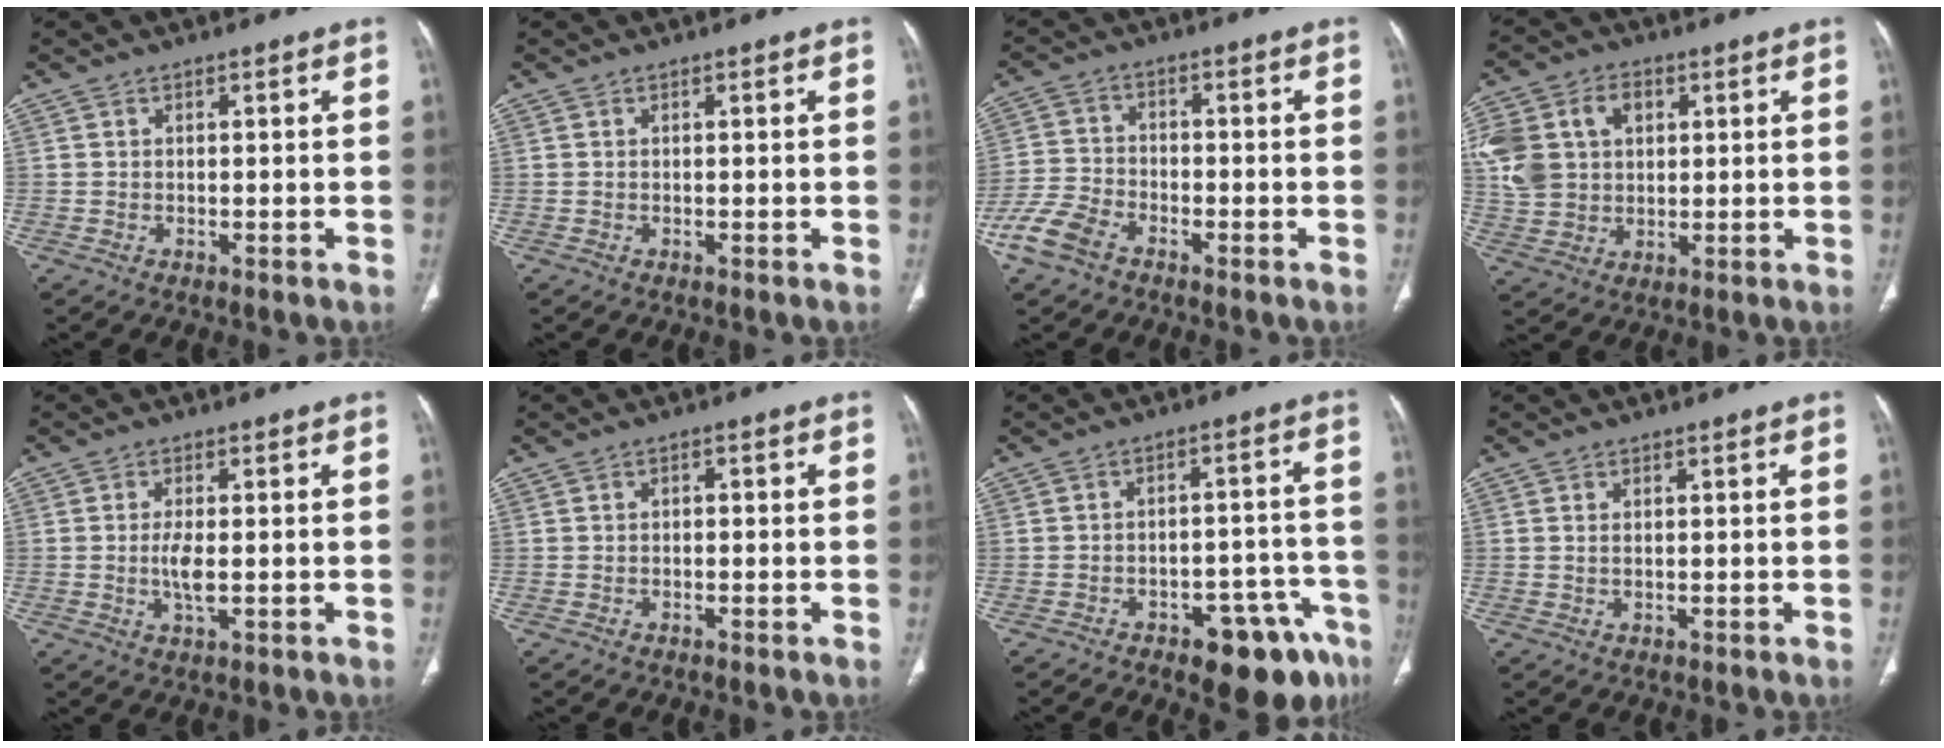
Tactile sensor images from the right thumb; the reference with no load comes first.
{"total": 0.0}
{"total": 7.7, "force": [-4.9, 4.3, 4.1], "torque": [-0.094, 0.014, -0.100]}
{"total": 15.9, "force": [3.8, 12.2, 9.4], "torque": [-0.201, 0.017, 0.076]}
{"total": 3.8, "force": [-0.3, 1.3, 3.5], "torque": [-0.078, -0.007, -0.007]}
{"total": 0.9, "force": [-0.1, 0.7, 0.6], "torque": [-0.003, 0.004, -0.007]}
{"total": 13.3, "force": [-8.1, 5.6, 8.9], "torque": [-0.077, 0.055, -0.103]}
{"total": 0.7, "force": [0.2, 0.4, 0.6], "torque": [-0.015, 0.001, 0.007]}